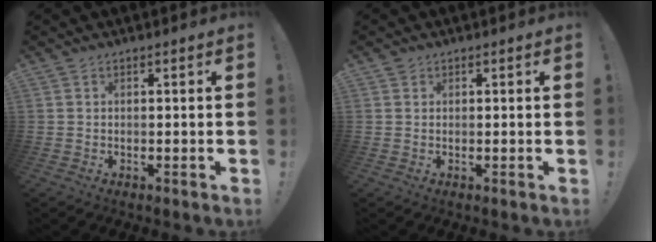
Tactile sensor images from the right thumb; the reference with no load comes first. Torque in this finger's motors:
{"motor_torque": [-0.06, 0.16, 0.02, 0.30, 0.00]}